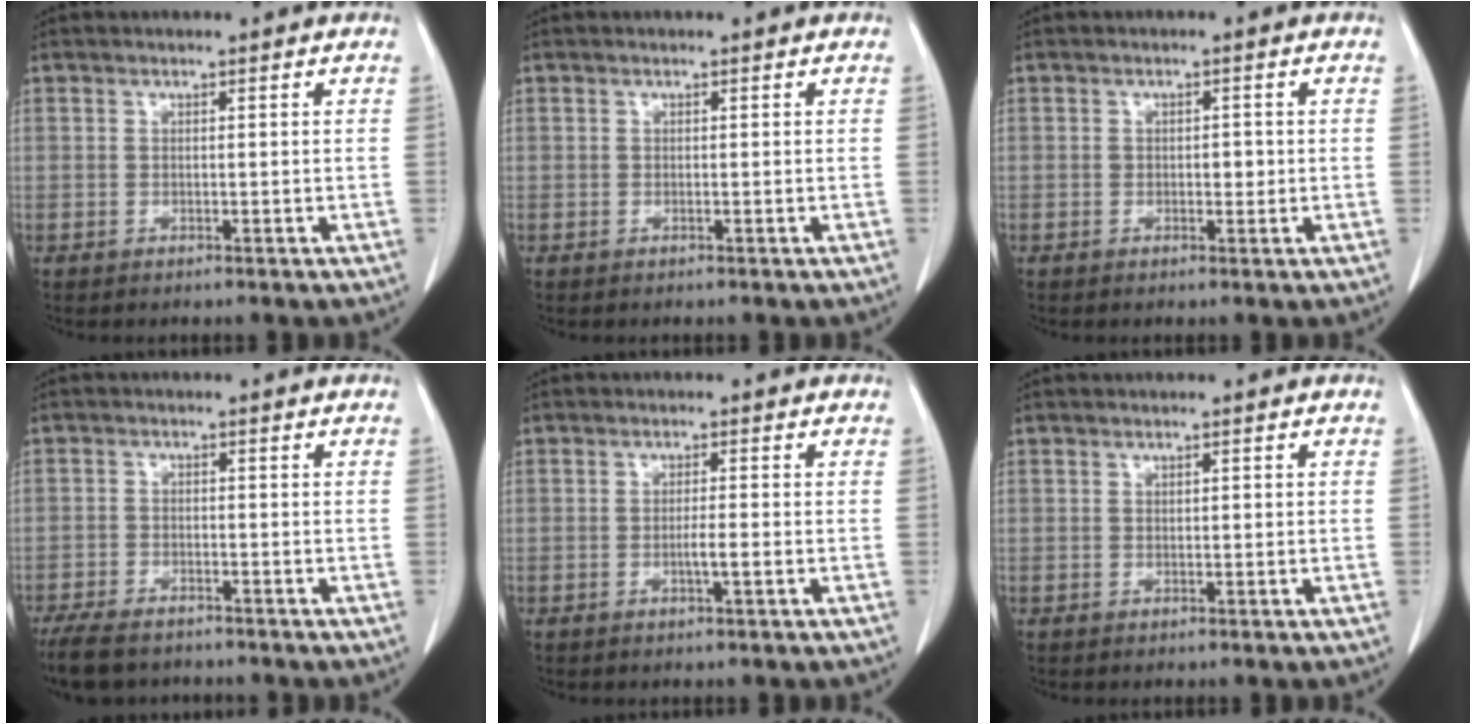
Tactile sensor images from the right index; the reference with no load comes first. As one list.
[{"total": 0.0}, {"total": 1.9, "force": [-0.1, 1.2, 1.5], "torque": [-0.019, 0.002, 0.000]}, {"total": 7.8, "force": [-6.4, 2.9, 3.5], "torque": [-0.058, -0.012, -0.103]}, {"total": 2.3, "force": [-0.6, 0.1, 2.2], "torque": [-0.039, -0.001, -0.010]}, {"total": 0.7, "force": [0.1, 0.3, 0.7], "torque": [-0.011, 0.001, 0.004]}]